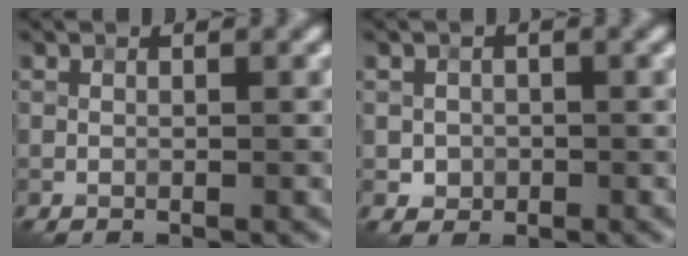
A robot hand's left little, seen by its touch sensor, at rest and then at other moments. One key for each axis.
{"total": 1.4, "fx": -0.2, "fy": 1.4, "fz": 0.3, "tx": 0.005, "ty": -0.003, "tz": -0.006}